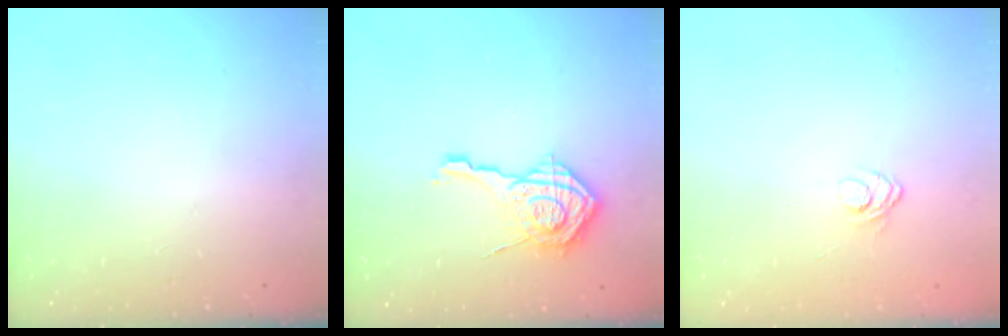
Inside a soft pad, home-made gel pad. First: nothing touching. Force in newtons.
{"total": 13.6, "press": 13.5, "slide": 1.4}
{"total": 3.7, "press": 3.6, "slide": 1.2}